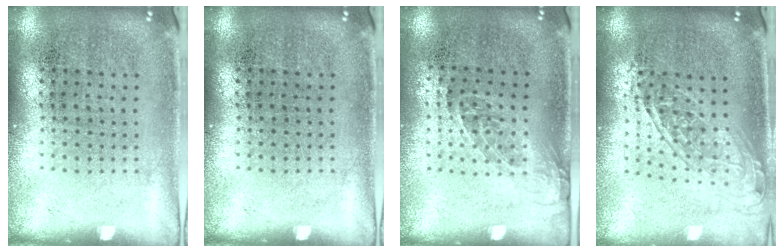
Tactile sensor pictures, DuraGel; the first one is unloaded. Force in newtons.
{"total": 0.0}
{"total": 1.2, "press": 1.0, "slide": 0.7}
{"total": 1.5, "press": 1.3, "slide": 0.8}